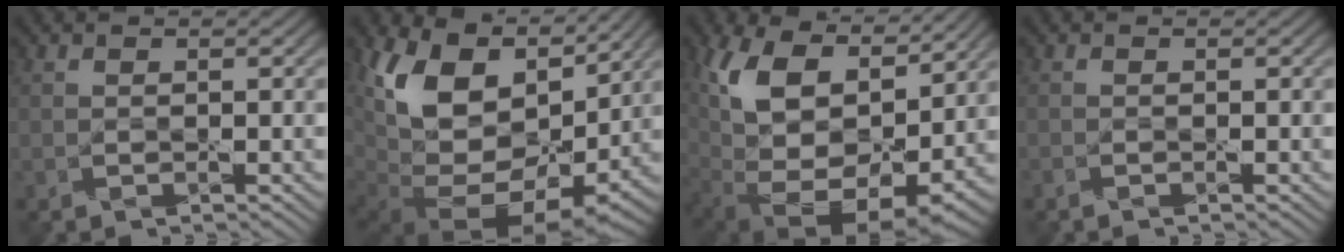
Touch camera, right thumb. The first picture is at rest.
{"total": 19.3, "force": [5.1, 13.6, 12.7], "torque": [-0.241, -0.003, 0.114]}
{"total": 17.8, "force": [5.2, 11.5, 12.6], "torque": [-0.216, -0.003, 0.119]}
{"total": 0.7, "force": [-0.7, 0.2, 0.2], "torque": [-0.008, -0.002, -0.016]}